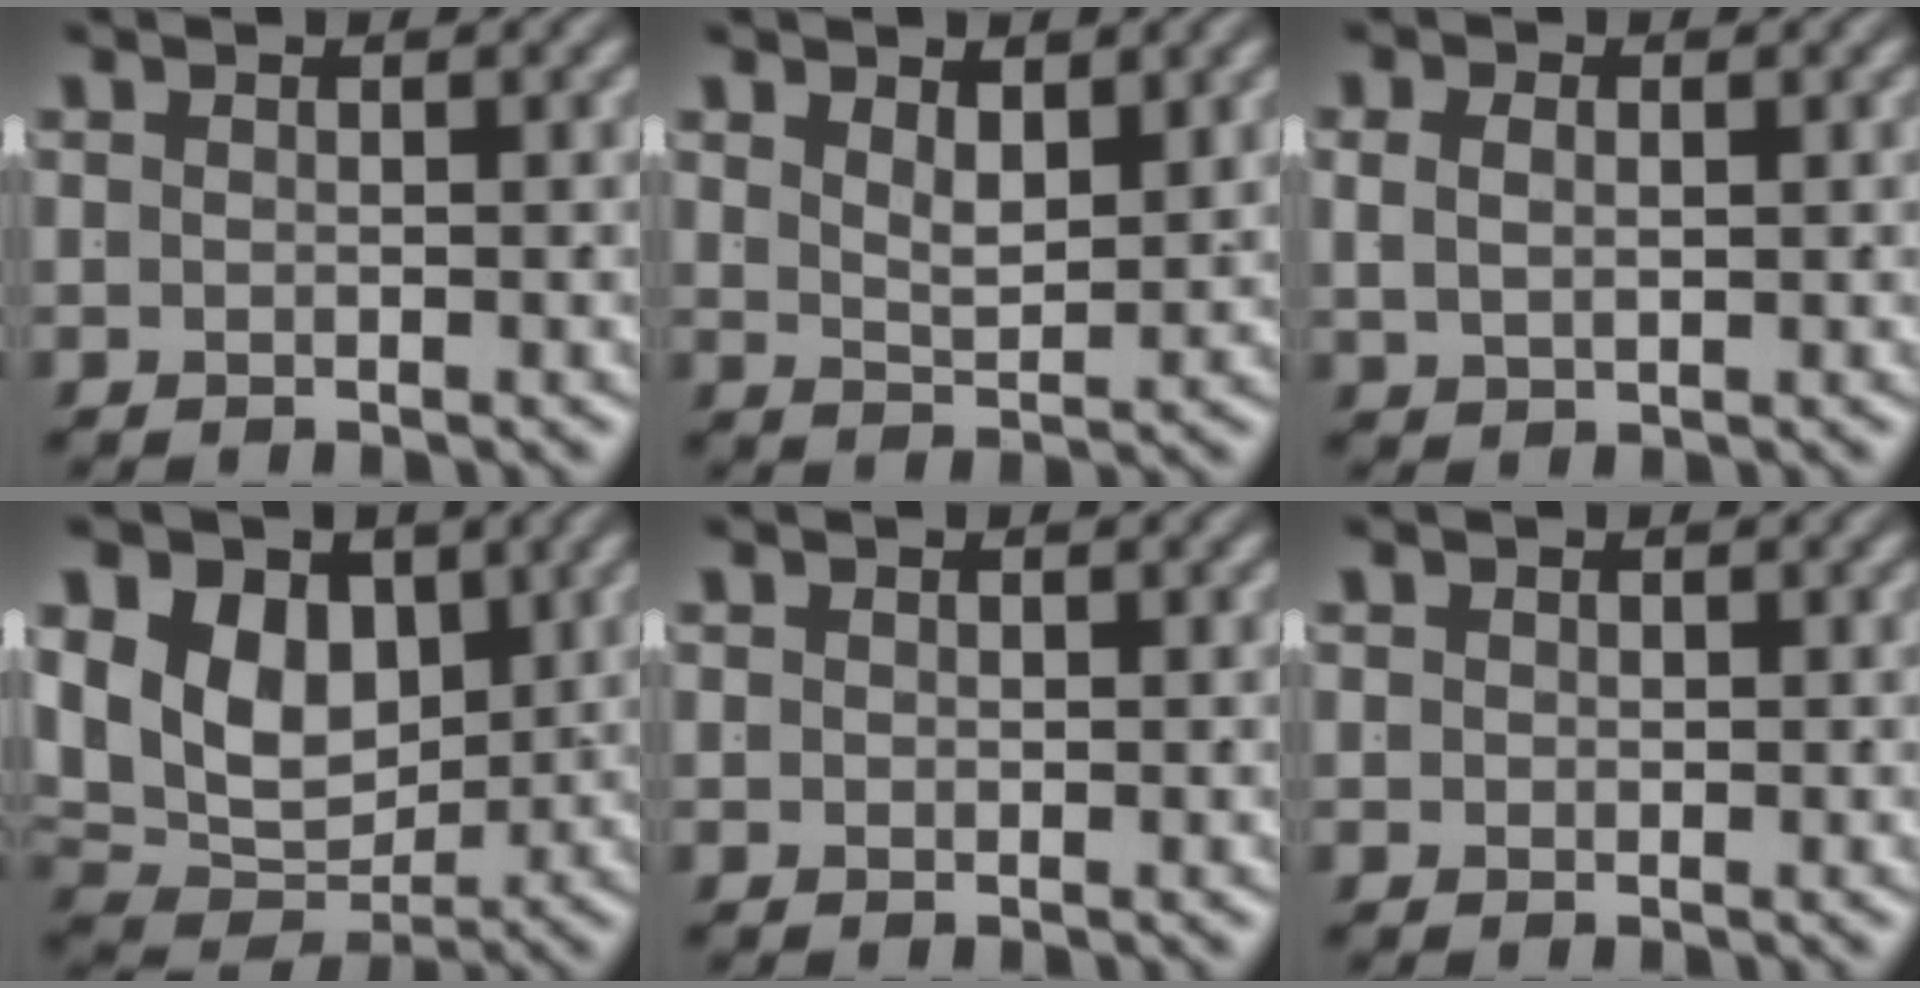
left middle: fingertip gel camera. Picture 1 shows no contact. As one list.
[{"total": 2.0, "force": [1.5, -0.1, 1.3], "torque": [-0.014, -0.018, 0.037]}, {"total": 1.3, "force": [0.5, 0.4, 1.2], "torque": [-0.021, -0.006, 0.020]}, {"total": 11.1, "force": [0.8, 8.8, 6.7], "torque": [-0.125, -0.029, 0.022]}, {"total": 0.6, "force": [0.1, 0.6, 0.3], "torque": [-0.009, -0.006, 0.005]}, {"total": 0.9, "force": [0.1, 0.9, 0.3], "torque": [-0.013, -0.006, 0.004]}]